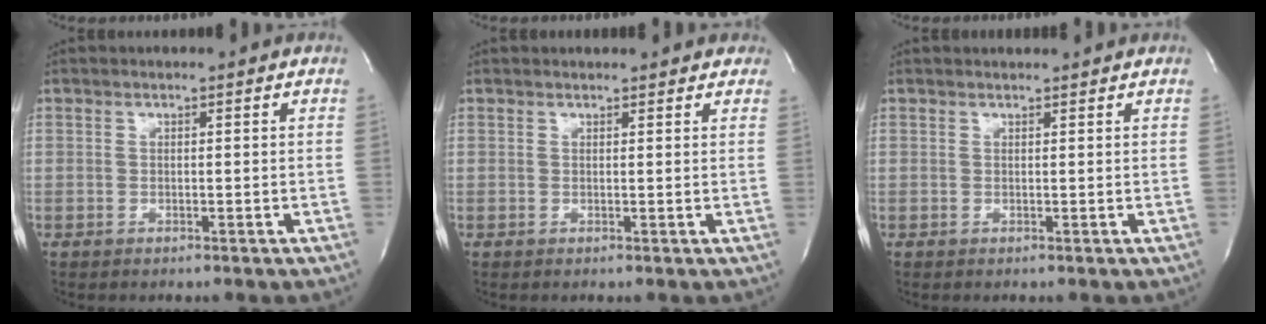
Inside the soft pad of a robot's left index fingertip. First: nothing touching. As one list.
[{"total": 5.8, "force": [5.2, 2.1, 1.5], "torque": [-0.009, 0.010, 0.043]}, {"total": 2.0, "force": [2.0, 0.3, 0.2], "torque": [-0.011, 0.012, 0.024]}]